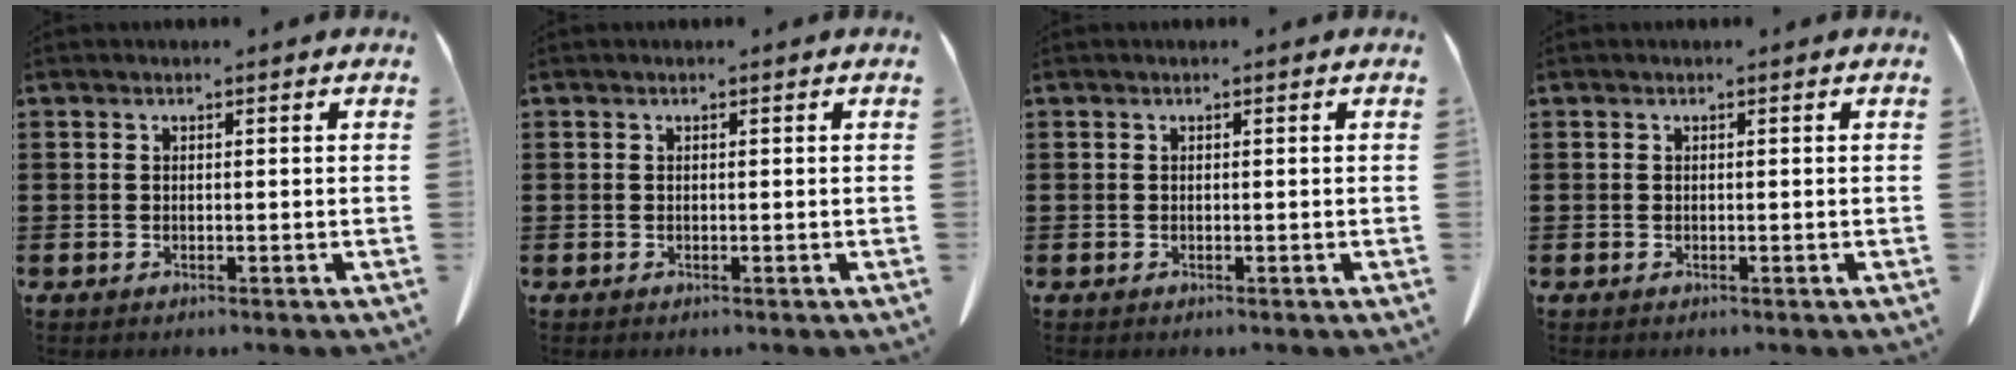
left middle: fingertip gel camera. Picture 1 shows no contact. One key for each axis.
{"total": 0.0}
{"total": 0.0}
{"total": 0.0}